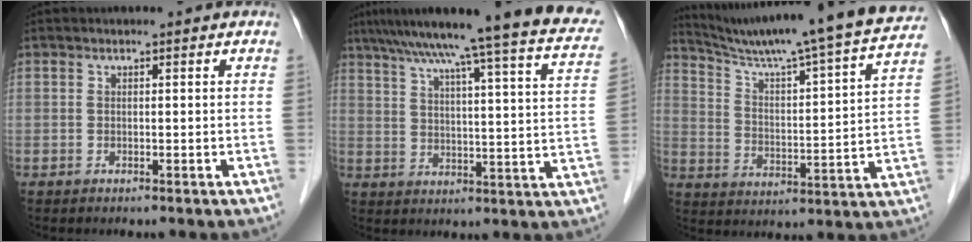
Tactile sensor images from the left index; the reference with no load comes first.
{"total": 25.6, "force": [21.1, 0.5, 14.5], "torque": [-0.223, -0.014, 0.266]}
{"total": 23.5, "force": [21.2, -1.4, 10.0], "torque": [-0.171, -0.053, 0.295]}